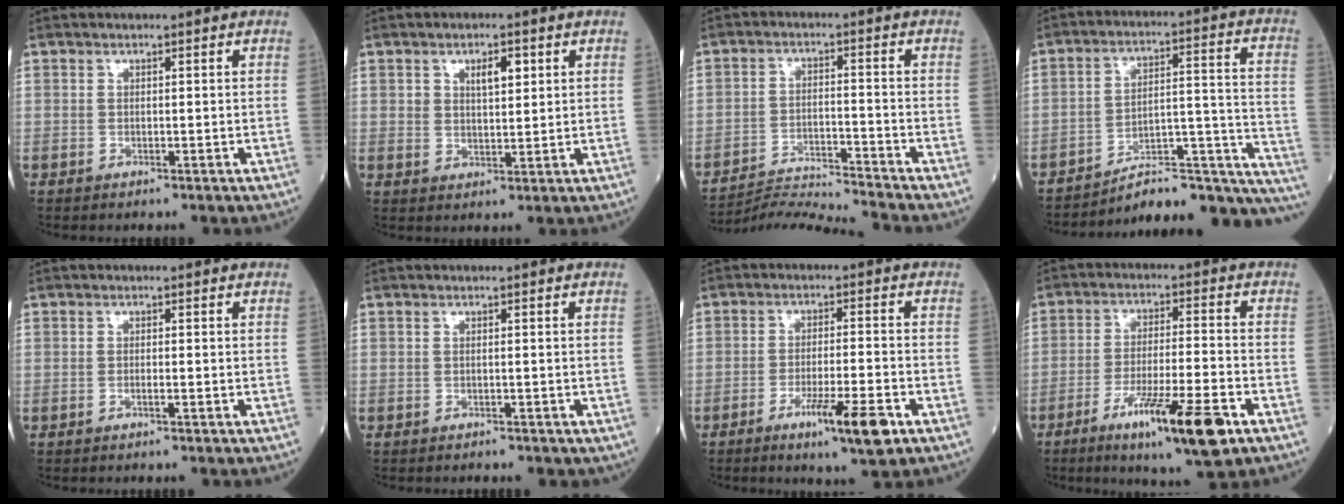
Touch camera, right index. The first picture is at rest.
{"total": 3.9, "force": [1.8, 1.8, 3.0], "torque": [-0.048, 0.001, 0.031]}
{"total": 8.5, "force": [-7.8, -3.3, -0.5], "torque": [0.002, -0.003, -0.146]}
{"total": 19.7, "force": [-18.0, 2.8, 7.5], "torque": [-0.037, 0.063, -0.251]}
{"total": 0.6, "force": [-0.4, 0.0, 0.5], "torque": [-0.008, 0.002, -0.009]}
{"total": 5.0, "force": [-4.4, 2.1, 0.8], "torque": [-0.008, 0.003, -0.045]}
{"total": 8.1, "force": [-4.4, 0.3, 6.8], "torque": [-0.114, -0.013, -0.069]}
{"total": 13.1, "force": [-7.1, 0.8, 11.0], "torque": [-0.186, -0.027, -0.116]}